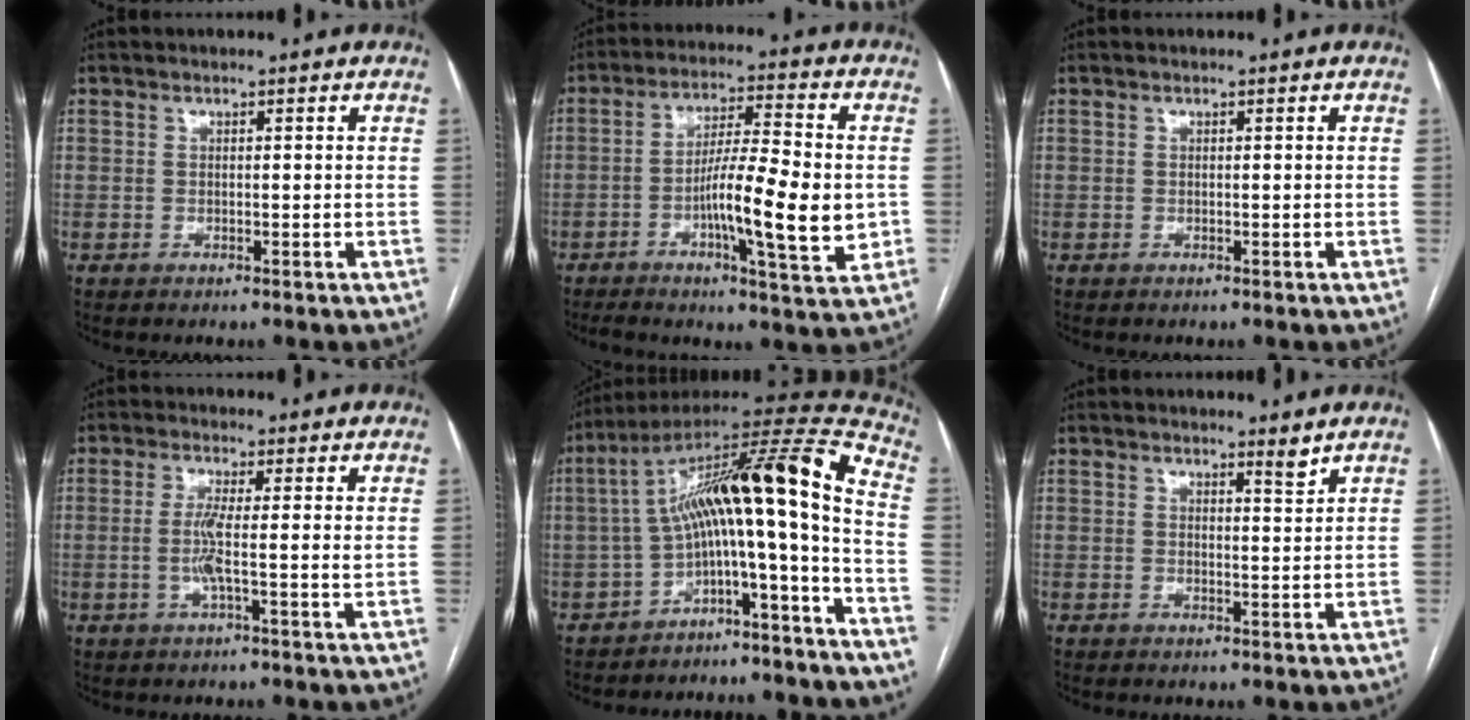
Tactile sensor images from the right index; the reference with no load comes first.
{"total": 13.2, "force": [-2.7, 1.3, 12.9], "torque": [-0.219, -0.003, -0.048]}
{"total": 0.0}
{"total": 4.1, "force": [-0.3, -0.3, 4.1], "torque": [-0.083, -0.003, -0.009]}
{"total": 18.7, "force": [-5.7, 1.3, 17.8], "torque": [-0.263, 0.068, -0.089]}
{"total": 1.6, "force": [1.5, -0.3, 0.5], "torque": [-0.011, -0.010, 0.022]}